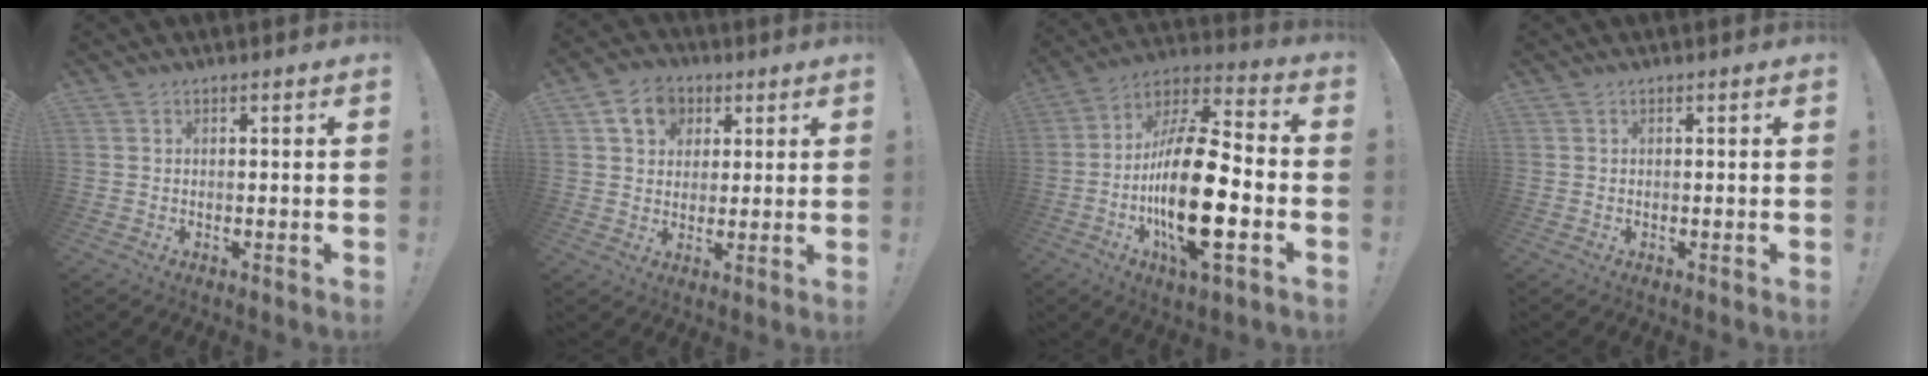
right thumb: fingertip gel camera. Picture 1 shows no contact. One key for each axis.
{"total": 9.5, "fx": 4.0, "fy": 7.8, "fz": 3.7, "tx": -0.055, "ty": -0.011, "tz": 0.079}
{"total": 24.1, "fx": -5.2, "fy": 8.4, "fz": 22.0, "tx": -0.426, "ty": 0.020, "tz": -0.087}
{"total": 0.0}